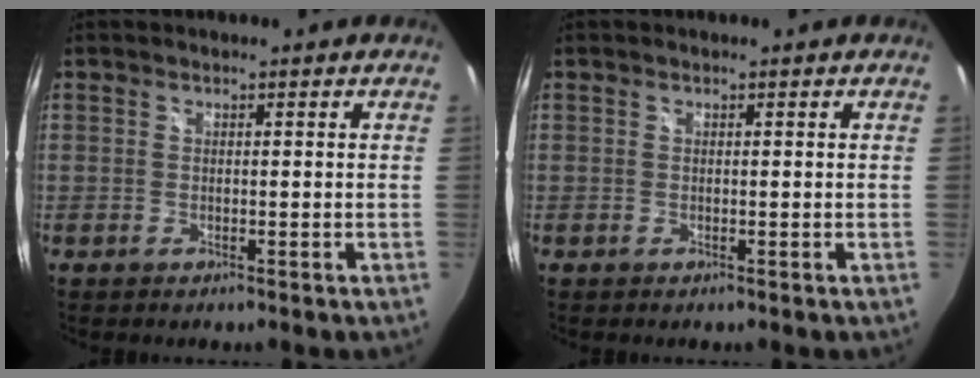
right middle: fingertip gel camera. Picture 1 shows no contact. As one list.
[{"total": 0.0}]